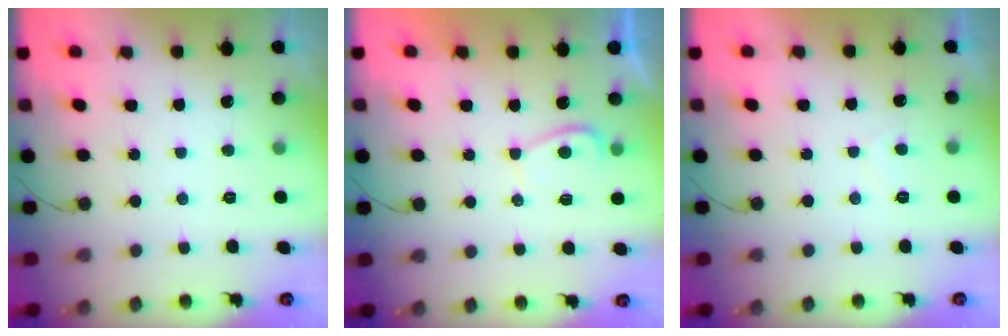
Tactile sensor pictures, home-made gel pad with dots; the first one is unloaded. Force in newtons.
{"total": 2.3, "press": 2.2, "slide": 0.8}
{"total": 1.4, "press": 1.2, "slide": 0.7}